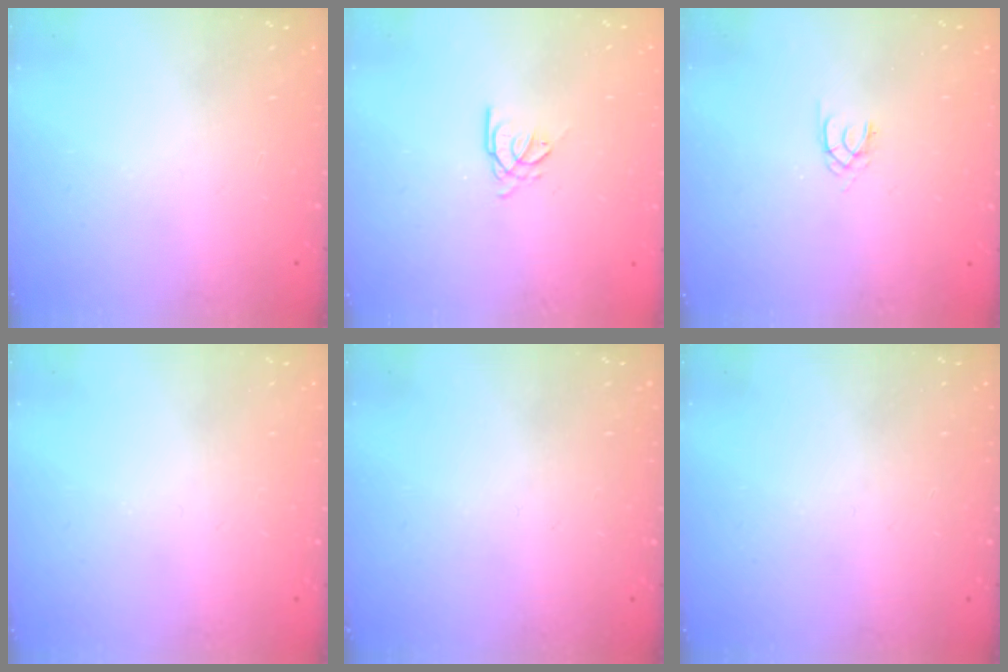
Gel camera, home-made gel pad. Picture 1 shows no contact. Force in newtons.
{"total": 0.9, "press": 0.8, "slide": 0.2}
{"total": 1.3, "press": 1.2, "slide": 0.3}
{"total": 0.0}
{"total": 0.0}
{"total": 0.0}